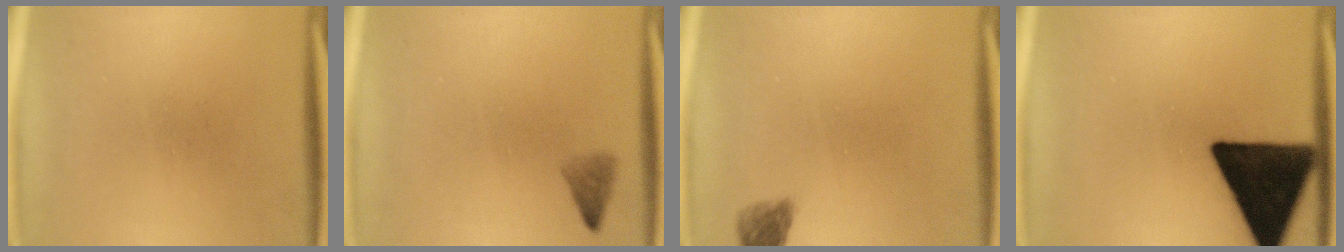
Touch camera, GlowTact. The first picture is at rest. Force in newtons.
{"total": 1.6}
{"total": 2.4}
{"total": 19.5}